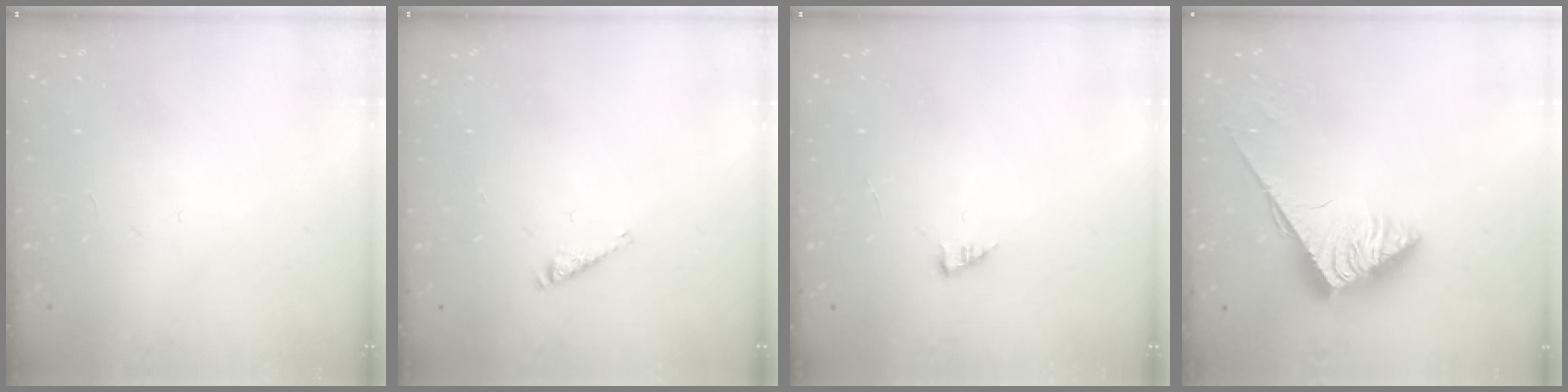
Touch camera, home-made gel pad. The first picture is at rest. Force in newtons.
{"total": 2.9, "press": 2.9, "slide": 0.4}
{"total": 1.6, "press": 1.6, "slide": 0.2}
{"total": 3.8, "press": 3.8, "slide": 0.6}